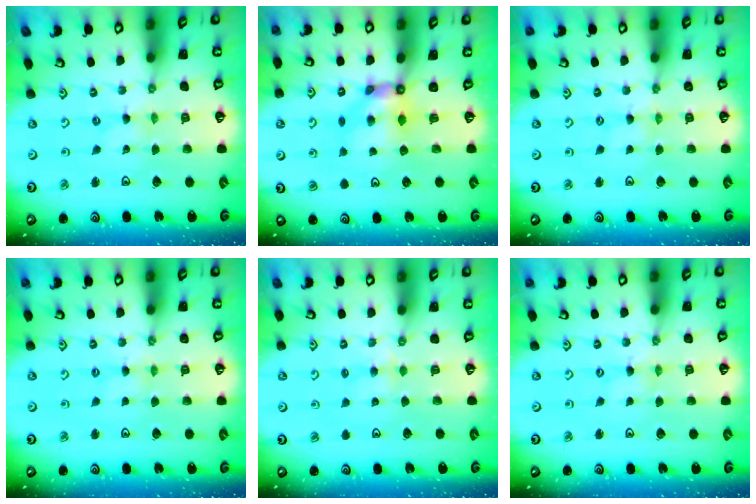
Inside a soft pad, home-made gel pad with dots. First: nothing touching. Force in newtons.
{"total": 6.5, "press": 6.5, "slide": 0.3}
{"total": 0.9, "press": 0.9, "slide": 0.3}
{"total": 2.4, "press": 2.4, "slide": 0.4}
{"total": 2.8, "press": 2.8, "slide": 0.5}
{"total": 0.6, "press": 0.6, "slide": 0.2}